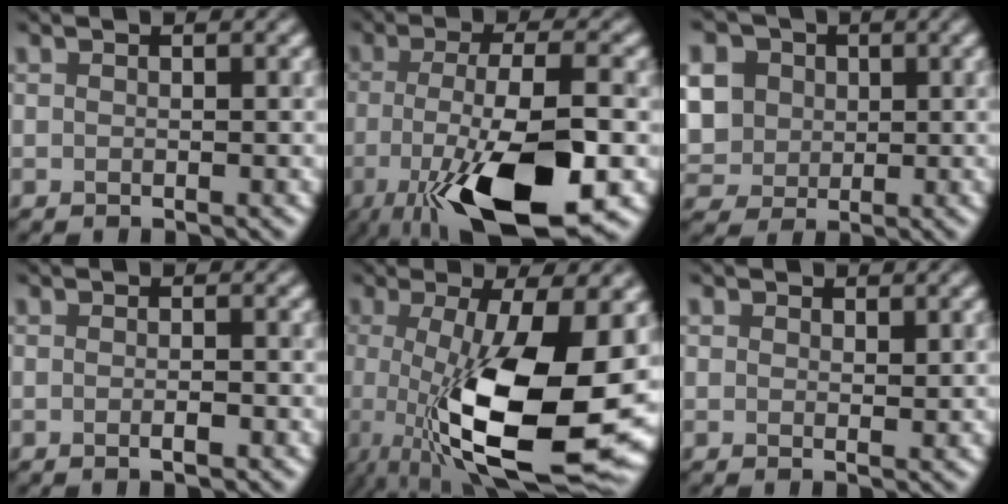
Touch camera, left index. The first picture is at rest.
{"total": 11.7, "force": [-4.9, 3.1, 10.1], "torque": [-0.168, -0.006, -0.070]}
{"total": 6.7, "force": [1.2, 6.2, 2.3], "torque": [-0.067, 0.021, 0.026]}
{"total": 1.1, "force": [-0.8, 0.3, 0.8], "torque": [0.005, -0.007, -0.014]}
{"total": 13.8, "force": [-2.3, 4.3, 12.9], "torque": [-0.202, -0.023, -0.021]}
{"total": 0.0}